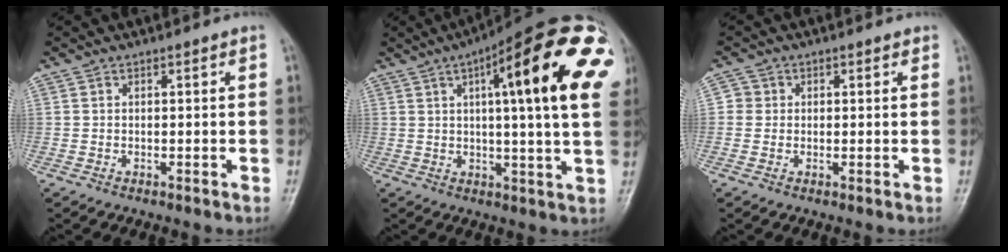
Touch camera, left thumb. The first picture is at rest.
{"total": 23.7, "force": [6.9, 4.8, 22.1], "torque": [-0.272, 0.015, 0.082]}
{"total": 2.2, "force": [0.3, 2.2, 0.1], "torque": [0.018, 0.004, -0.003]}